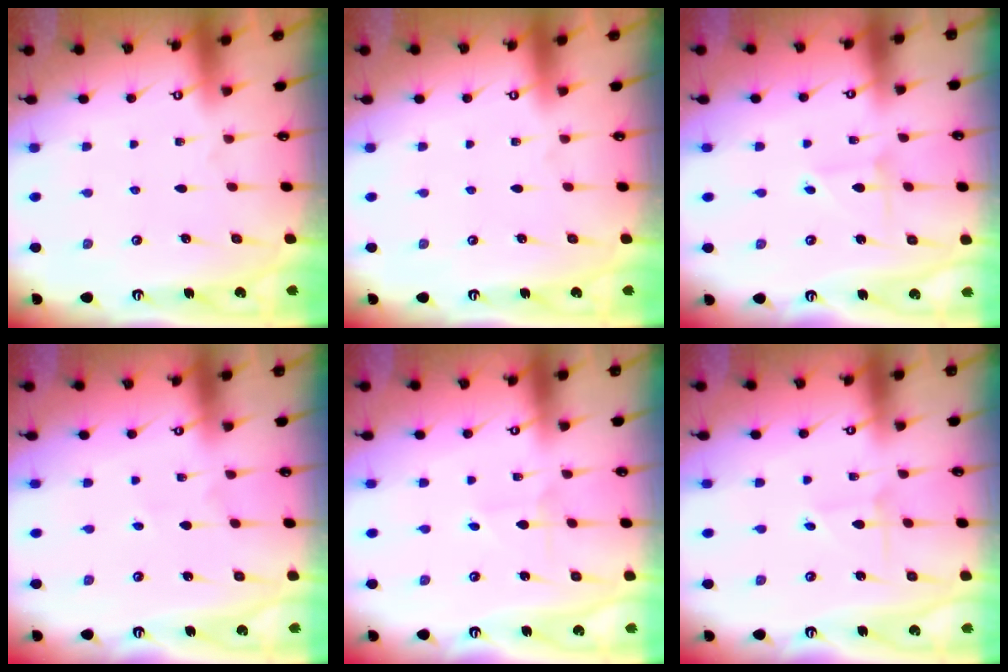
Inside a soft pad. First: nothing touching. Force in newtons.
{"total": 0.0}
{"total": 2.2, "press": 2.2, "slide": 0.2}
{"total": 1.7, "press": 1.6, "slide": 0.5}
{"total": 1.5, "press": 1.4, "slide": 0.2}
{"total": 1.9, "press": 1.9, "slide": 0.2}